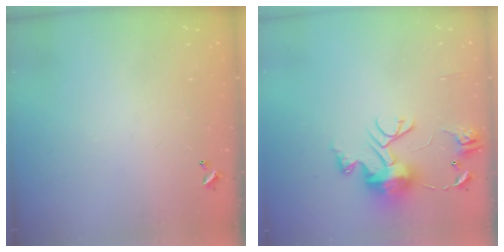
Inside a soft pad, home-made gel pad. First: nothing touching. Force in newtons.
{"total": 12.0, "press": 11.9, "slide": 1.2}